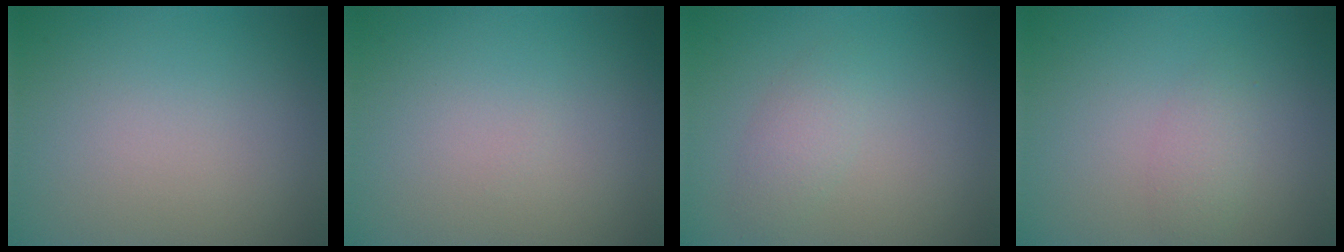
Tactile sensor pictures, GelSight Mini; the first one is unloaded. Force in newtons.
{"total": 0.0}
{"total": 1.7, "press": 1.7, "slide": 0.1}
{"total": 1.6, "press": 1.6, "slide": 0.0}